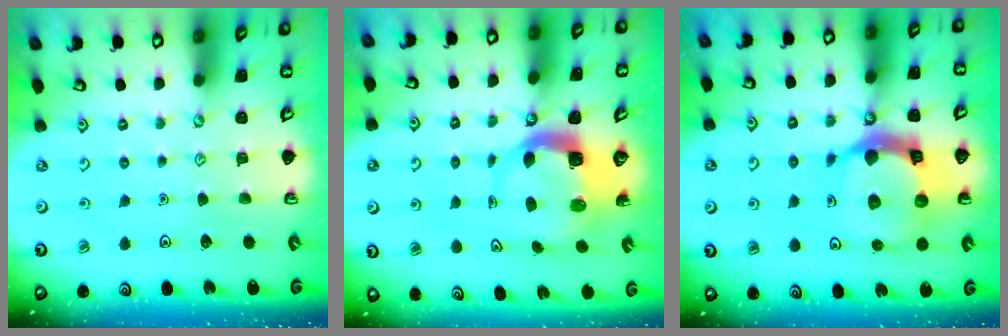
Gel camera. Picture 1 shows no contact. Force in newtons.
{"total": 5.7, "press": 5.7, "slide": 0.8}
{"total": 18.6, "press": 18.5, "slide": 2.2}